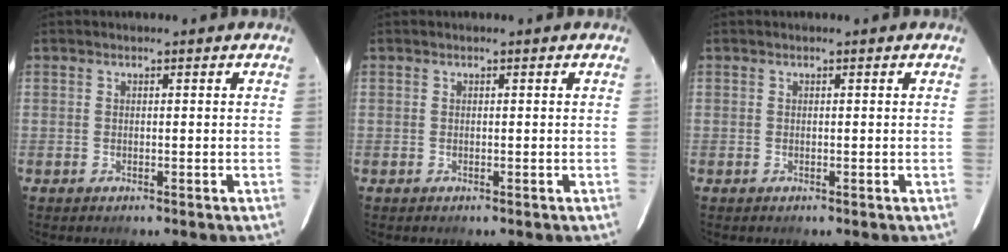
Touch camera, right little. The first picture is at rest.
{"total": 0.0}
{"total": 0.0}